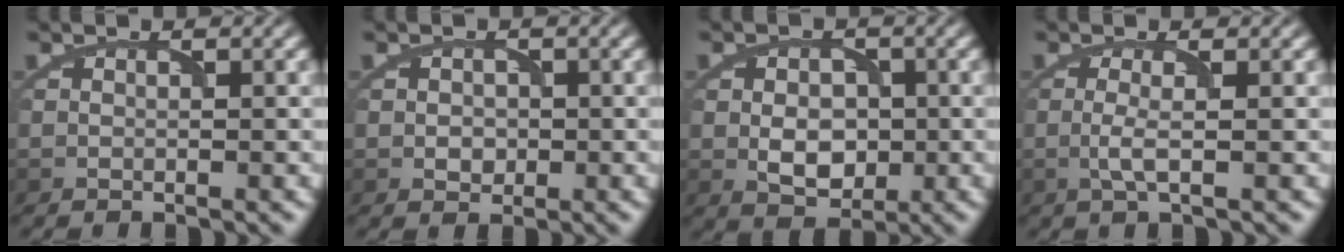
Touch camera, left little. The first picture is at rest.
{"total": 1.4, "force": [-0.1, 1.2, 0.7], "torque": [-0.014, -0.003, -0.001]}
{"total": 4.1, "force": [-0.5, 2.9, 2.8], "torque": [-0.047, -0.003, -0.008]}
{"total": 1.8, "force": [-0.3, 0.2, 1.8], "torque": [-0.041, -0.001, -0.008]}